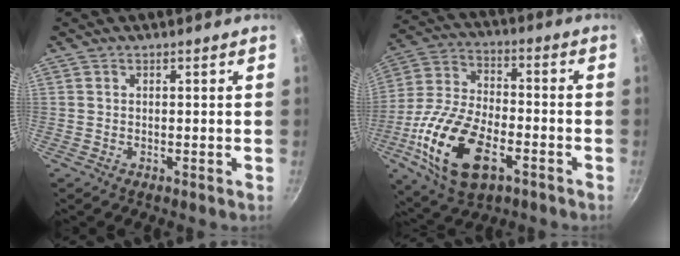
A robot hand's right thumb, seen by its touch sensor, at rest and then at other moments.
{"total": 19.8, "force": [-7.3, 10.5, 15.1], "torque": [-0.295, 0.023, -0.139]}